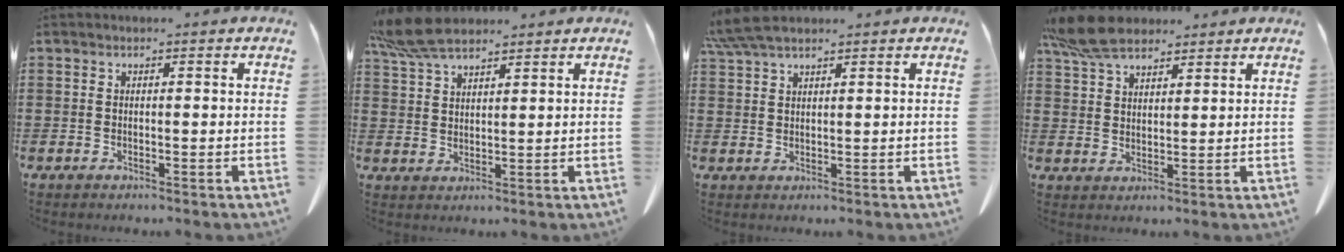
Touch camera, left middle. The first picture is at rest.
{"total": 6.9, "force": [5.7, 1.8, 3.5], "torque": [-0.086, -0.006, 0.109]}
{"total": 4.7, "force": [3.8, 0.6, 2.6], "torque": [-0.062, -0.004, 0.073]}
{"total": 7.7, "force": [6.2, 2.7, 3.7], "torque": [-0.092, -0.003, 0.118]}